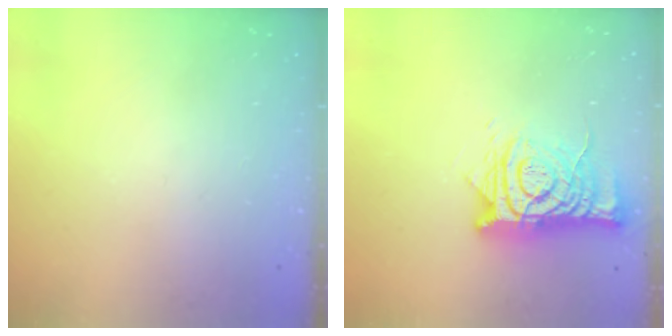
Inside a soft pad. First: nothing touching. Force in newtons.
{"total": 13.3, "press": 13.3, "slide": 1.1}